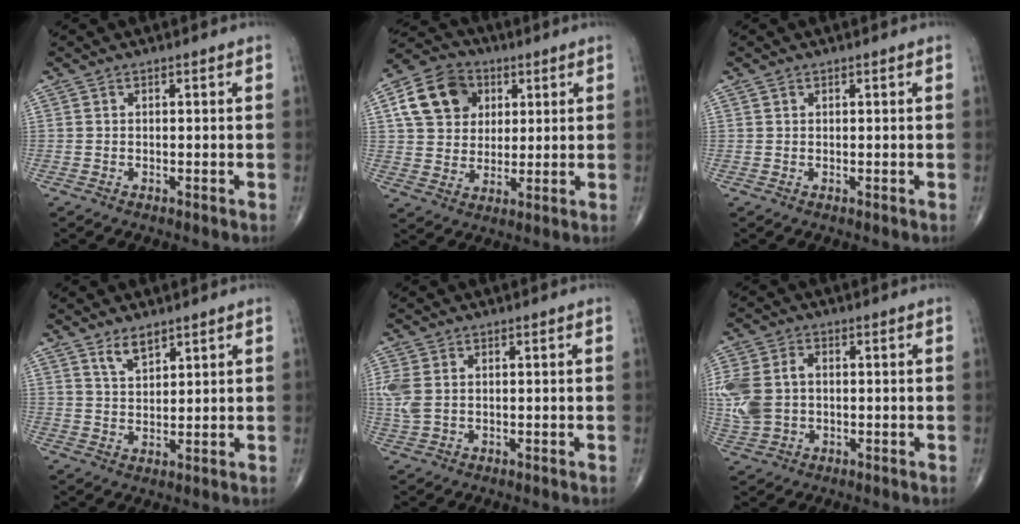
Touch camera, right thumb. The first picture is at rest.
{"total": 12.9, "force": [4.2, 10.3, 6.5], "torque": [-0.096, -0.002, 0.070]}
{"total": 0.5, "force": [0.3, 0.4, 0.1], "torque": [0.000, -0.002, 0.005]}
{"total": 4.2, "force": [3.1, 1.7, 2.2], "torque": [-0.031, -0.023, 0.061]}
{"total": 4.6, "force": [0.5, 3.1, 3.4], "torque": [-0.107, 0.006, 0.015]}
{"total": 11.0, "force": [0.2, 8.2, 7.4], "torque": [-0.180, 0.012, 0.011]}